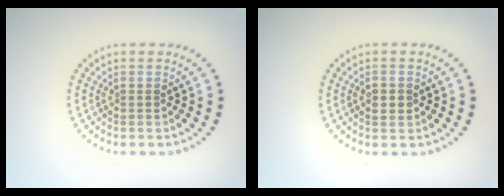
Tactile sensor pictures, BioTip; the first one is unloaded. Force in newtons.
{"total": 1.2, "press": 1.2, "slide": 0.1}